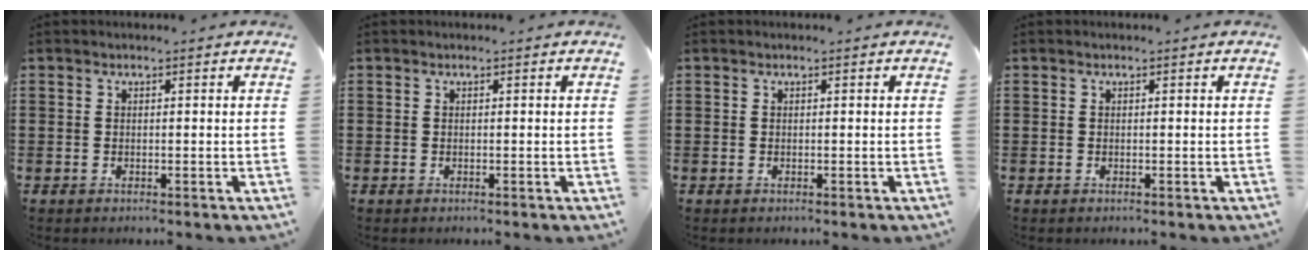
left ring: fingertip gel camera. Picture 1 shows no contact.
{"total": 0.0}
{"total": 0.0}
{"total": 0.0}